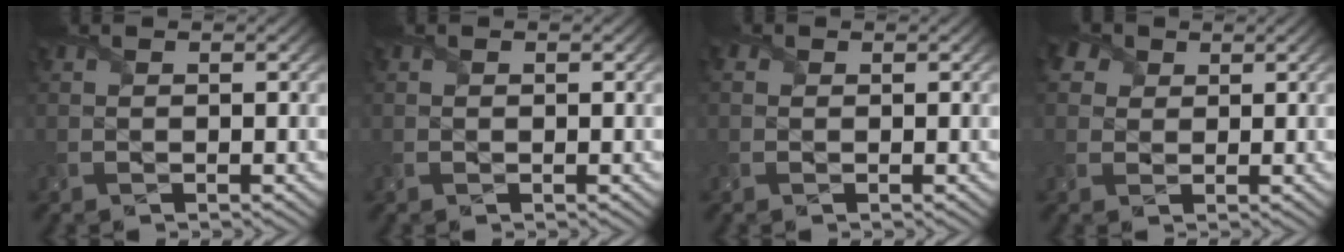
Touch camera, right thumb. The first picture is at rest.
{"total": 0.8, "force": [0.0, 0.7, 0.5], "torque": [-0.010, -0.004, 0.001]}
{"total": 0.8, "force": [0.3, 0.8, 0.1], "torque": [-0.008, 0.004, 0.003]}
{"total": 4.6, "force": [2.5, 3.4, 1.7], "torque": [-0.072, 0.016, 0.041]}